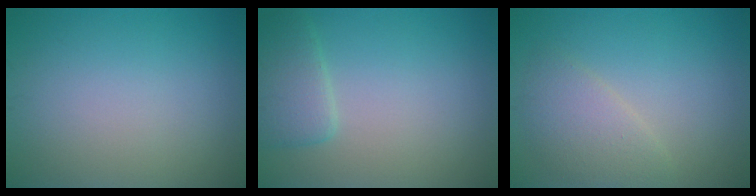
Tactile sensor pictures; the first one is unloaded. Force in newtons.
{"total": 2.9, "press": 2.9, "slide": 0.3}
{"total": 2.9, "press": 2.9, "slide": 0.2}